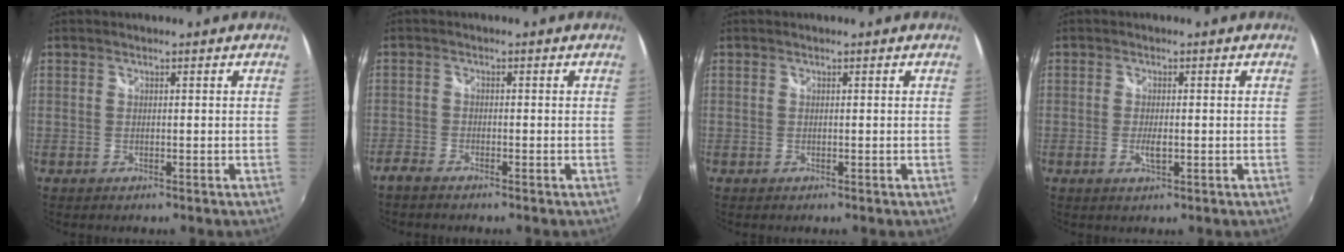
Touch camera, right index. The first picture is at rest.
{"total": 2.6, "force": [-2.3, 0.7, 0.9], "torque": [-0.032, -0.006, -0.048]}
{"total": 0.0}
{"total": 2.3, "force": [-0.6, 0.7, 2.1], "torque": [-0.041, -0.005, -0.010]}